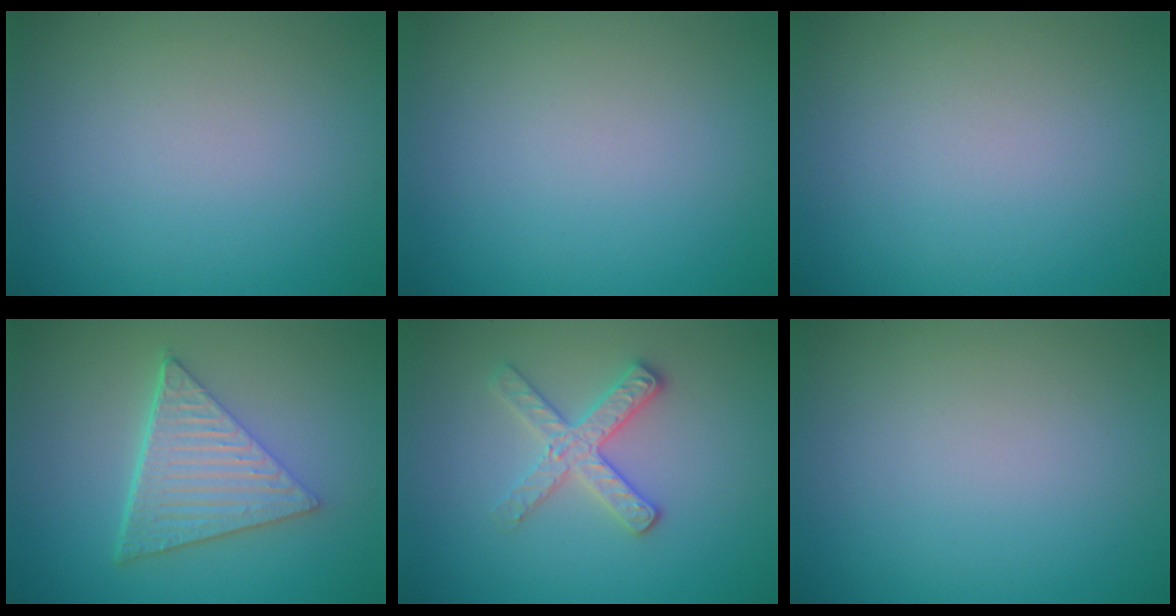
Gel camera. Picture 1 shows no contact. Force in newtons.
{"total": 0.0}
{"total": 0.0}
{"total": 6.3, "press": 4.4, "slide": 4.4}
{"total": 2.9, "press": 2.8, "slide": 0.8}
{"total": 0.0}